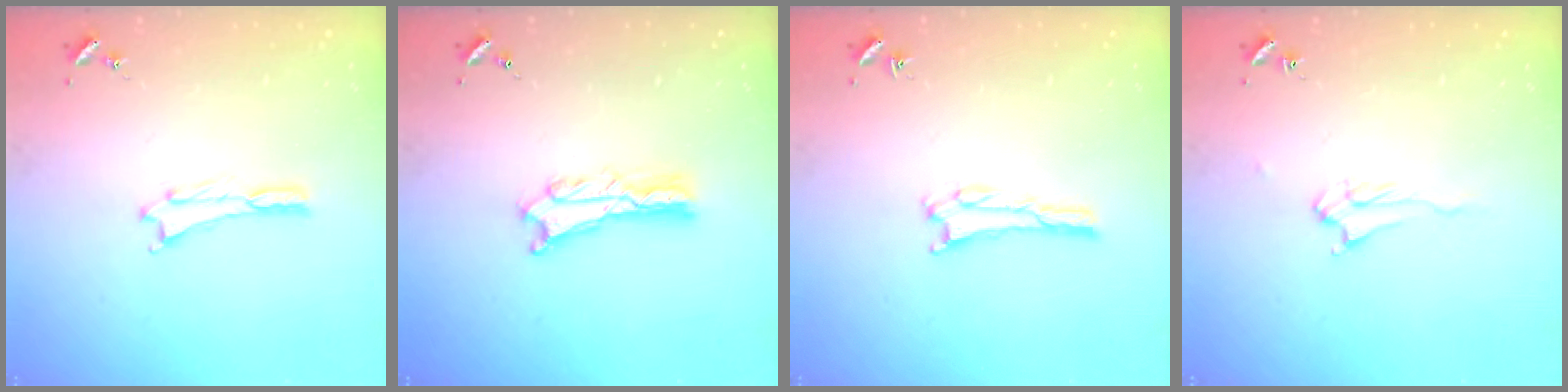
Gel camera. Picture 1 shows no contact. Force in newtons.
{"total": 2.7, "press": 2.6, "slide": 0.3}
{"total": 1.5, "press": 1.5, "slide": 0.2}
{"total": 2.5, "press": 2.4, "slide": 0.4}